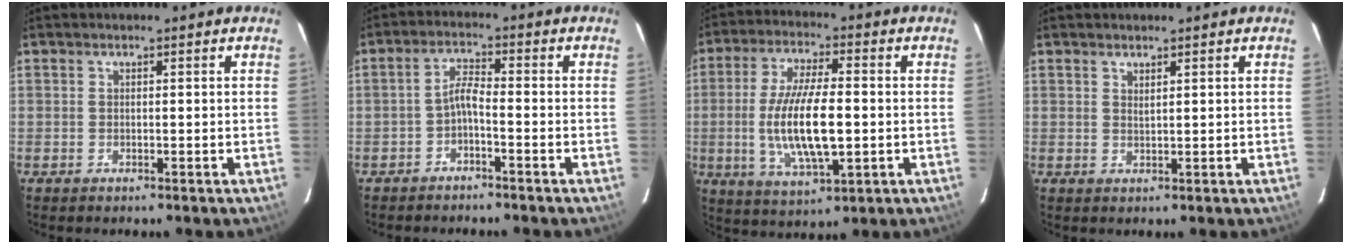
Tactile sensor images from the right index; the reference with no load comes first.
{"total": 2.8, "force": [-1.8, 0.4, 2.1], "torque": [-0.052, 0.012, -0.037]}
{"total": 14.0, "force": [-1.5, 4.4, 13.2], "torque": [-0.259, -0.009, -0.024]}
{"total": 1.1, "force": [0.9, 0.2, 0.6], "torque": [-0.011, 0.000, 0.017]}